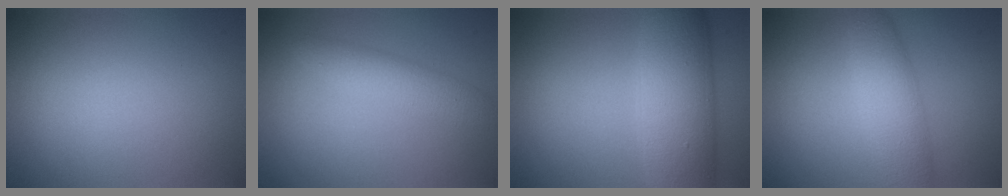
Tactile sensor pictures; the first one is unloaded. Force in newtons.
{"total": 2.9, "press": 2.9, "slide": 0.0}
{"total": 8.4, "press": 8.4, "slide": 0.2}
{"total": 4.5, "press": 4.5, "slide": 0.1}